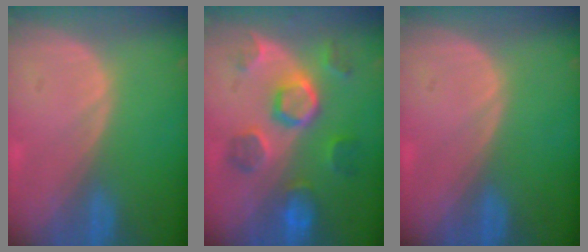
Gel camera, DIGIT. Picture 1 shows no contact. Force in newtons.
{"total": 8.5, "press": 8.4, "slide": 0.8}
{"total": 0.0}